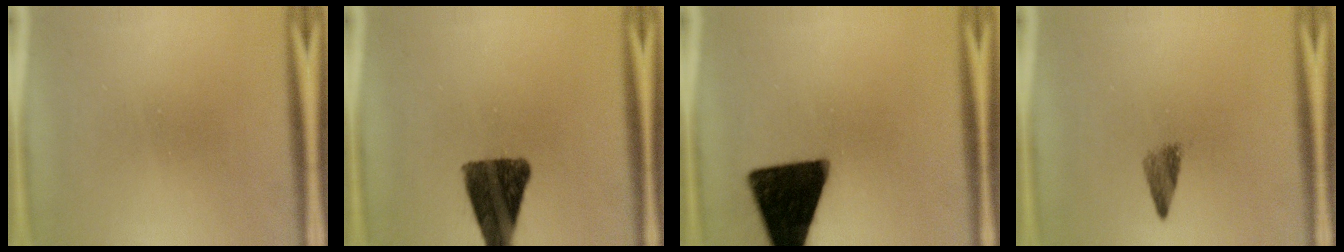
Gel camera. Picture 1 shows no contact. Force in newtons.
{"total": 12.3}
{"total": 17.1}
{"total": 2.4}